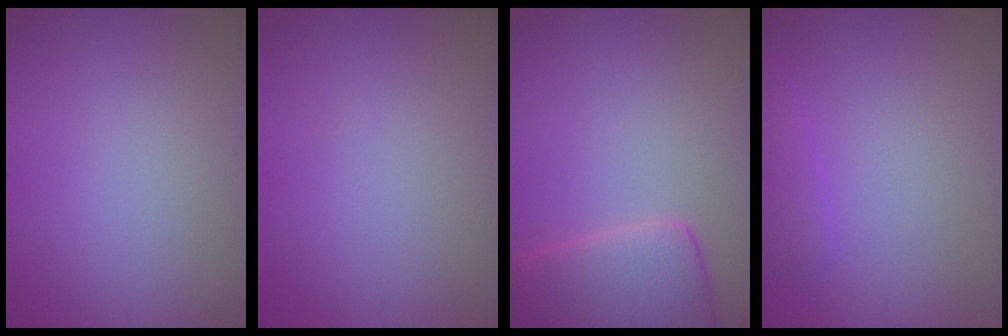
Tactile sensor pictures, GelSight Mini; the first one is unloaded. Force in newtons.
{"total": 0.0}
{"total": 6.4, "press": 6.4, "slide": 0.5}
{"total": 1.4, "press": 1.4, "slide": 0.1}